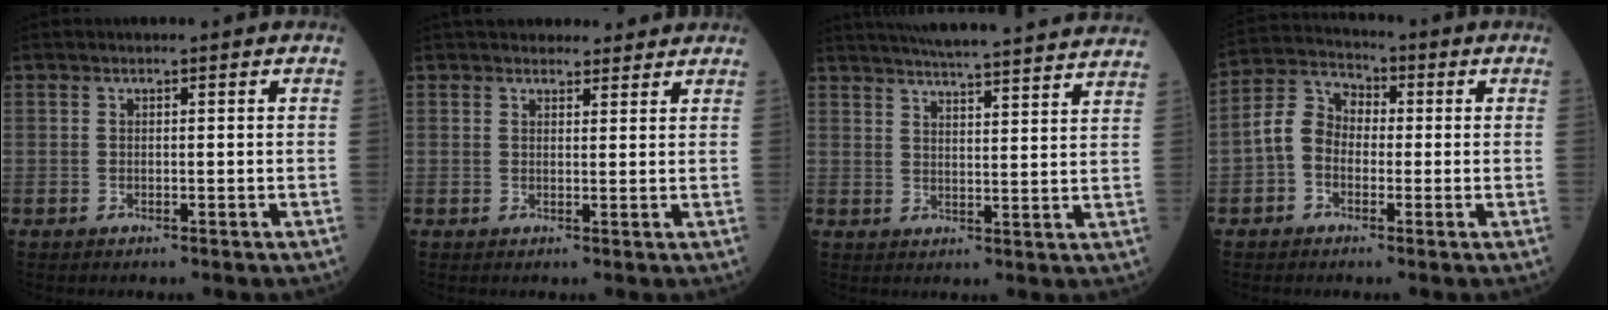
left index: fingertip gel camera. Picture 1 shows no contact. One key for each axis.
{"total": 7.1, "fx": 6.4, "fy": 2.5, "fz": 1.8, "tx": -0.011, "ty": 0.017, "tz": 0.080}
{"total": 24.5, "fx": 22.7, "fy": 0.5, "fz": 9.1, "tx": -0.141, "ty": -0.018, "tz": 0.286}
{"total": 6.5, "fx": -1.2, "fy": 5.1, "fz": 3.9, "tx": -0.092, "ty": 0.028, "tz": -0.035}